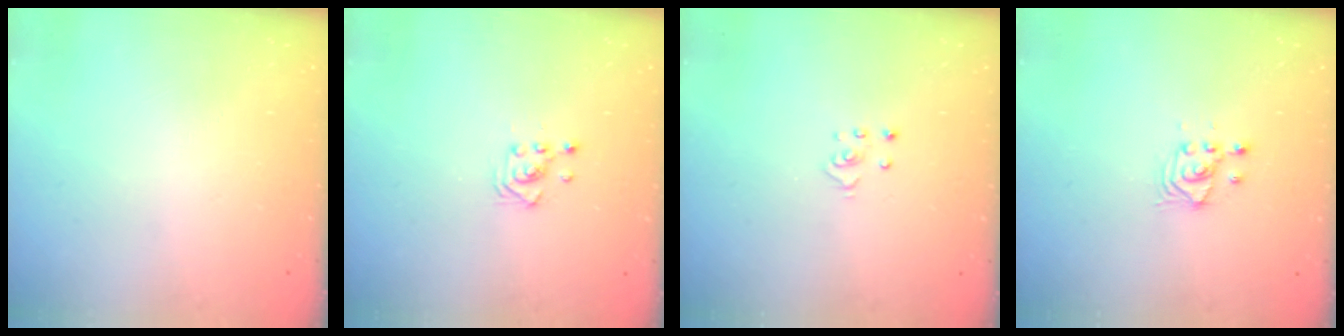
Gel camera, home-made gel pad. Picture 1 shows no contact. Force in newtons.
{"total": 2.9, "press": 2.8, "slide": 0.3}
{"total": 2.8, "press": 2.8, "slide": 0.3}
{"total": 3.8, "press": 3.8, "slide": 0.4}